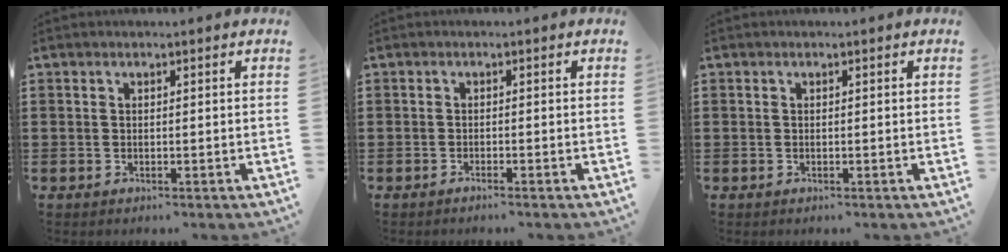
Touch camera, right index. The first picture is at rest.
{"total": 0.8, "force": [-0.8, -0.1, 0.2], "torque": [-0.006, -0.001, -0.016]}
{"total": 0.0}